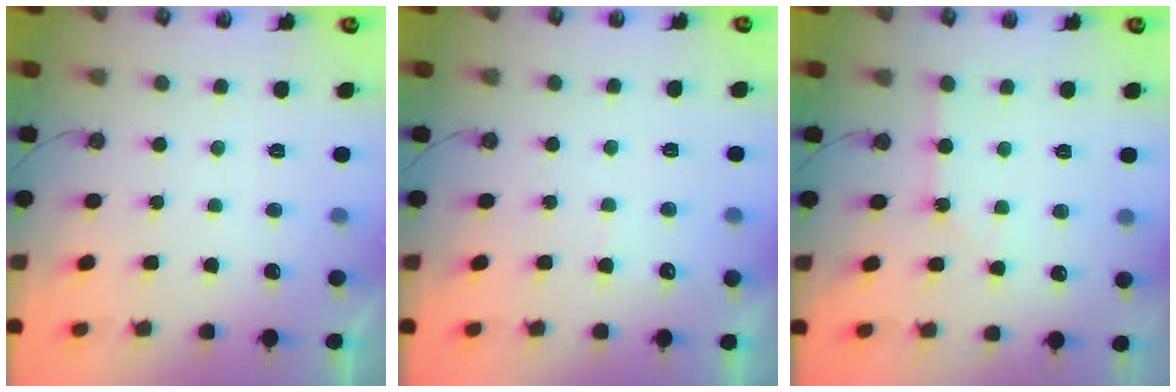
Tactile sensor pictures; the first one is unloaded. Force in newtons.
{"total": 4.4, "press": 4.4, "slide": 0.4}
{"total": 0.9, "press": 0.8, "slide": 0.2}